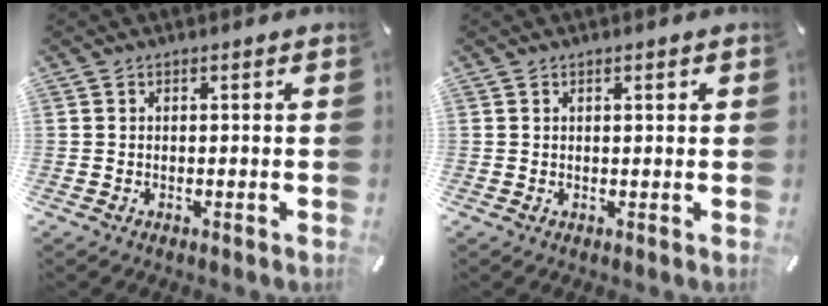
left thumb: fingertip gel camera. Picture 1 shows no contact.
{"total": 0.8, "force": [0.3, 0.2, 0.7], "torque": [-0.014, 0.002, 0.004]}